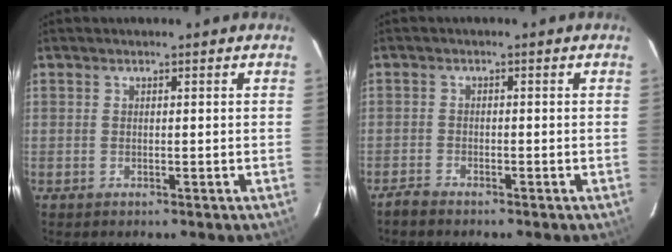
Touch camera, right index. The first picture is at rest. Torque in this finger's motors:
{"motor_torque": [-0.18, -0.22, 0.11, 0.00]}